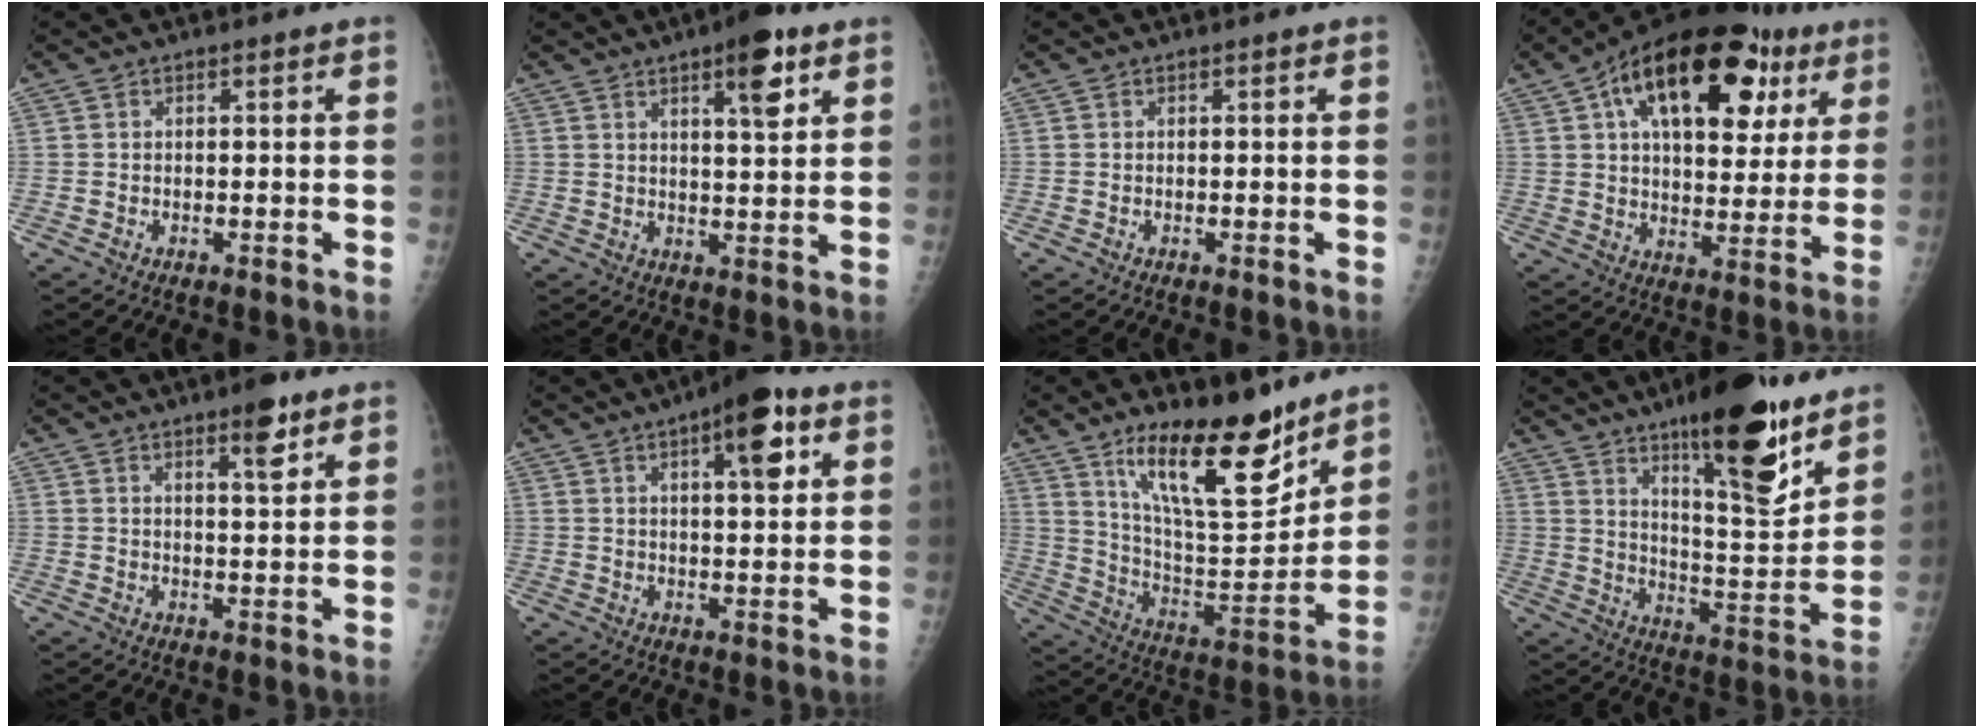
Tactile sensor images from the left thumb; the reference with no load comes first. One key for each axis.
{"total": 8.2, "fx": 4.4, "fy": 2.3, "fz": 6.5, "tx": -0.083, "ty": -0.021, "tz": 0.062}
{"total": 0.0}
{"total": 26.6, "fx": 11.6, "fy": 13.6, "fz": 19.7, "tx": -0.266, "ty": 0.014, "tz": 0.173}
{"total": 5.5, "fx": 3.5, "fy": 1.3, "fz": 4.1, "tx": -0.052, "ty": -0.022, "tz": 0.050}
{"total": 10.4, "fx": 4.8, "fy": 3.4, "fz": 8.6, "tx": -0.106, "ty": -0.010, "tz": 0.064}
{"total": 21.5, "fx": 14.5, "fy": 7.0, "fz": 14.3, "tx": -0.194, "ty": -0.092, "tz": 0.249}
{"total": 20.4, "fx": 13.2, "fy": 5.5, "fz": 14.6, "tx": -0.180, "ty": -0.084, "tz": 0.207}